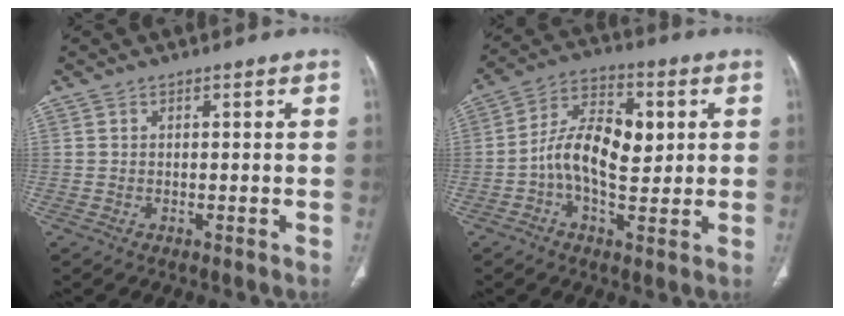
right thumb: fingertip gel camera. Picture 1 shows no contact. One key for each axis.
{"total": 12.8, "fx": 0.6, "fy": 7.1, "fz": 10.7, "tx": -0.165, "ty": 0.019, "tz": 0.004}